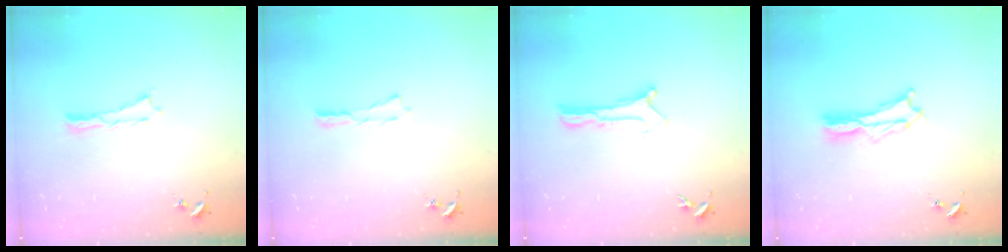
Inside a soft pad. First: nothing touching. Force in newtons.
{"total": 0.0}
{"total": 0.0}
{"total": 2.0, "press": 2.0, "slide": 0.3}